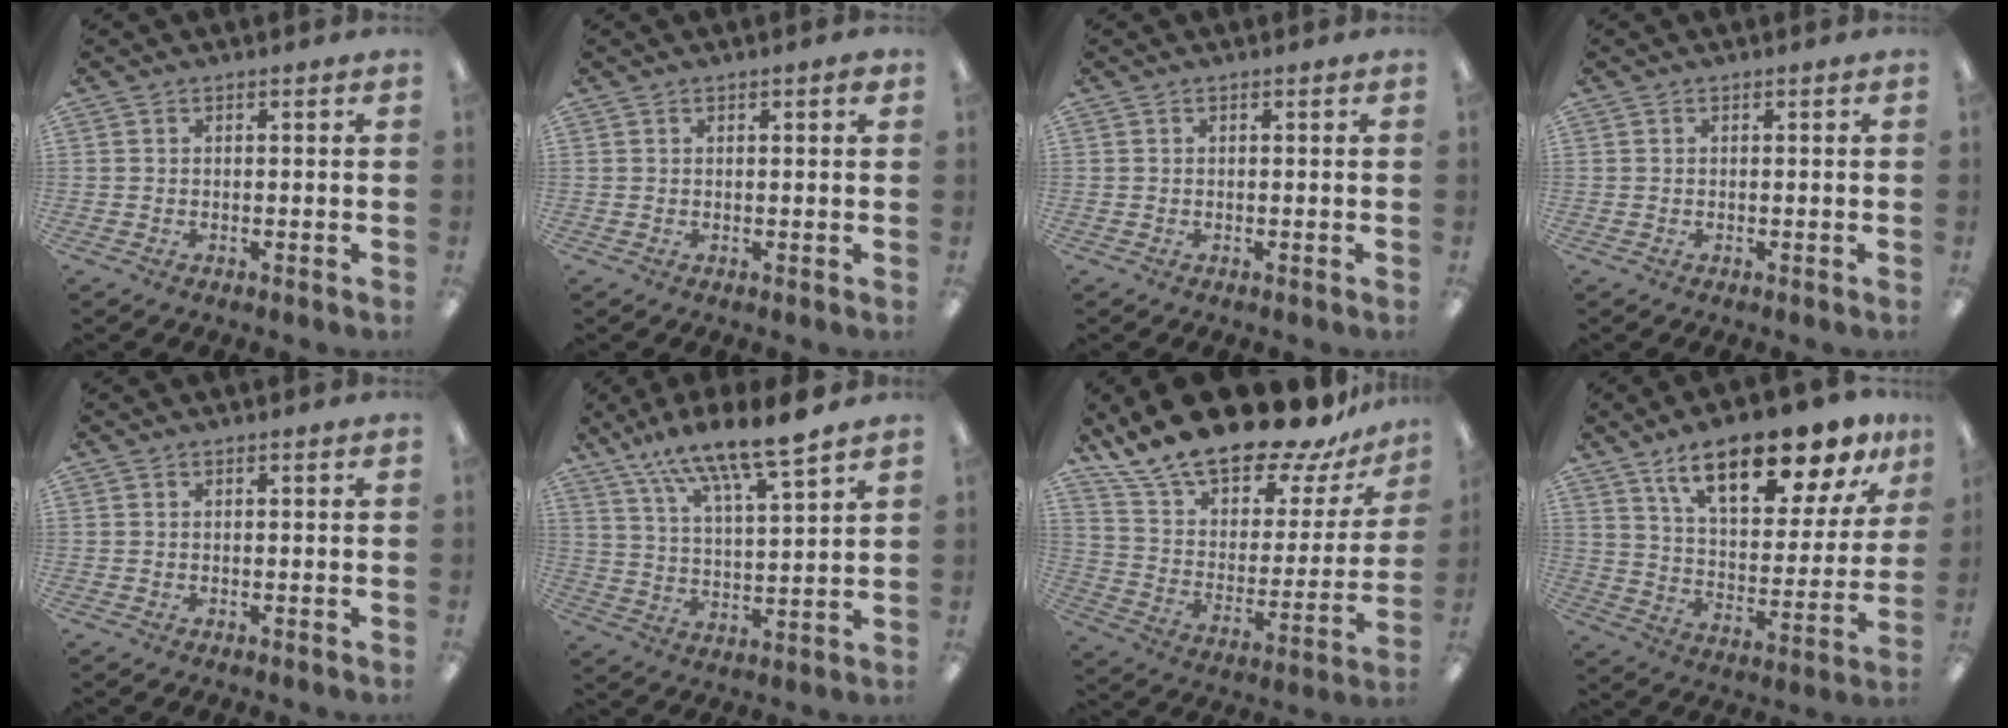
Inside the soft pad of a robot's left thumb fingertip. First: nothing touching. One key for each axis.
{"total": 1.2, "fx": 0.7, "fy": 0.2, "fz": 0.9, "tx": -0.010, "ty": -0.001, "tz": 0.010}
{"total": 0.0}
{"total": 0.0}
{"total": 0.0}
{"total": 13.1, "fx": 11.4, "fy": 1.4, "fz": 6.4, "tx": -0.123, "ty": -0.070, "tz": 0.196}
{"total": 21.9, "fx": 18.5, "fy": 7.4, "fz": 8.9, "tx": -0.163, "ty": -0.132, "tz": 0.324}
{"total": 20.7, "fx": 14.4, "fy": 7.4, "fz": 12.9, "tx": -0.201, "ty": -0.078, "tz": 0.240}